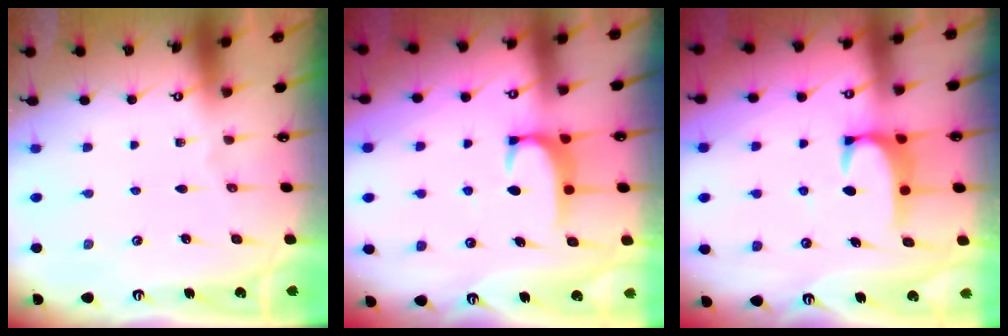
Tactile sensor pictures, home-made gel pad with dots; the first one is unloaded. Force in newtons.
{"total": 1.9, "press": 1.8, "slide": 0.7}
{"total": 2.9, "press": 2.8, "slide": 0.7}